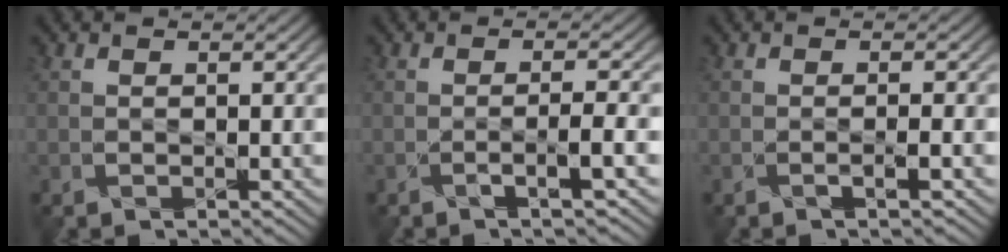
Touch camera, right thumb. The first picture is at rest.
{"total": 2.5, "force": [-0.9, 0.2, 2.3], "torque": [-0.034, 0.006, -0.026]}
{"total": 1.0, "force": [-0.3, 0.0, 1.0], "torque": [-0.015, 0.001, -0.010]}